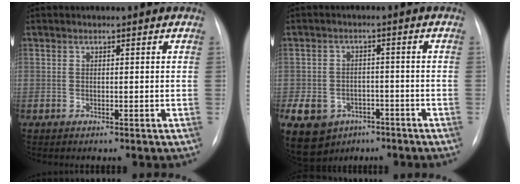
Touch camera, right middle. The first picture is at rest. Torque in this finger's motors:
{"motor_torque": [0.61, -0.52, 0.14, 0.03]}